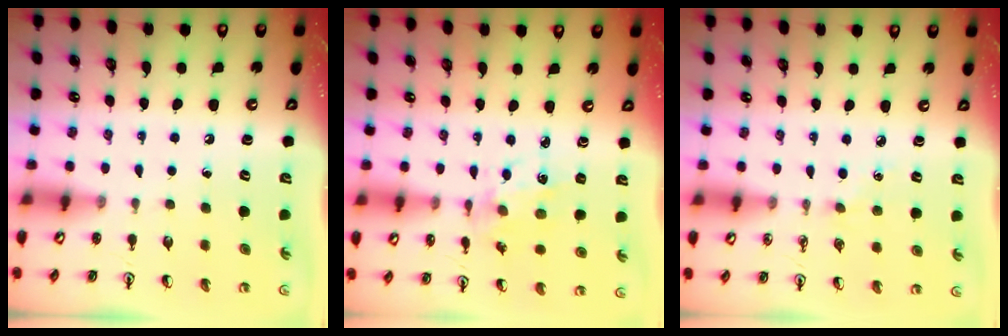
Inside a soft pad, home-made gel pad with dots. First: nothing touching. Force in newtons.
{"total": 4.0, "press": 3.9, "slide": 1.0}
{"total": 2.7, "press": 2.7, "slide": 0.4}